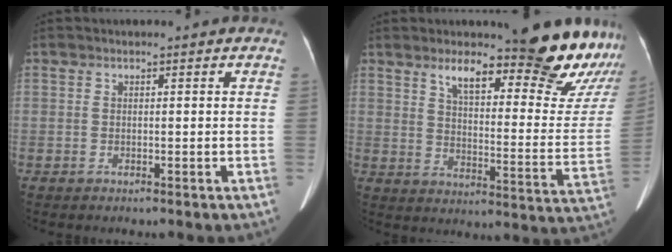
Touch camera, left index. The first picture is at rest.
{"total": 21.5, "force": [17.3, 3.1, 12.4], "torque": [-0.158, -0.055, 0.221]}